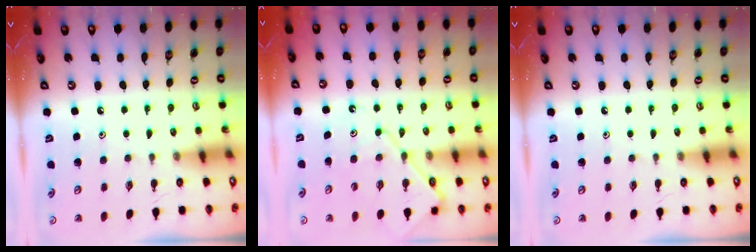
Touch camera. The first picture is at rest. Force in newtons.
{"total": 10.8, "press": 10.7, "slide": 1.1}
{"total": 0.0}